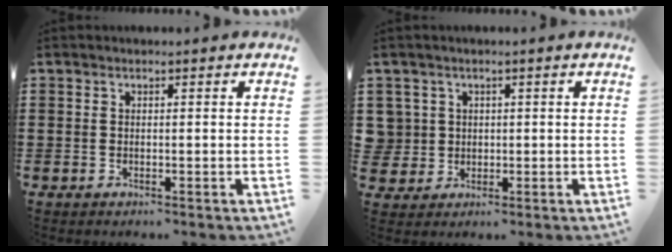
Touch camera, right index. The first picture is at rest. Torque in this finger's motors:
{"motor_torque": [-0.66, 1.15, -0.01, -0.04]}